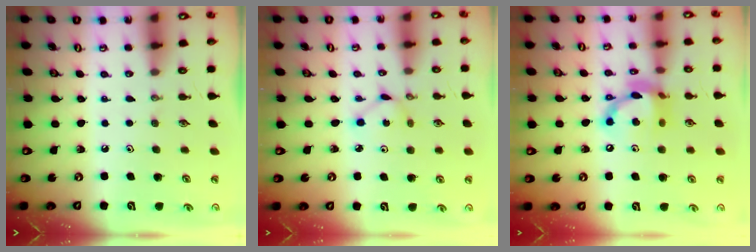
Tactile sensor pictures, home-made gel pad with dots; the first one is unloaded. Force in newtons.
{"total": 3.0, "press": 3.0, "slide": 0.1}
{"total": 14.3, "press": 14.3, "slide": 1.2}